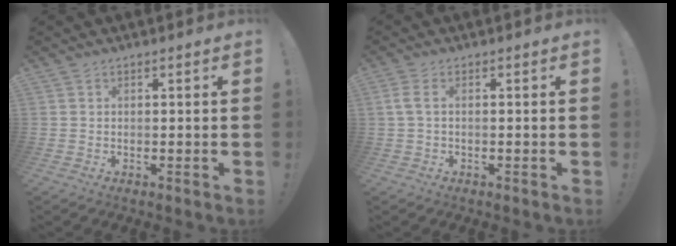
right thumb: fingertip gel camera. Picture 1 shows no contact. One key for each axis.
{"total": 2.5, "fx": 0.1, "fy": 0.6, "fz": 2.4, "tx": -0.051, "ty": 0.000, "tz": 0.001}